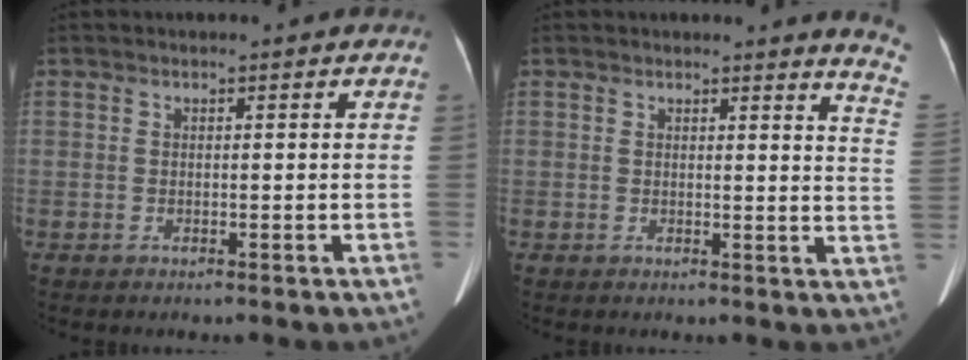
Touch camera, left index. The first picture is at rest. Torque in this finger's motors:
{"motor_torque": [-0.19, -0.53, 0.00, 0.05]}